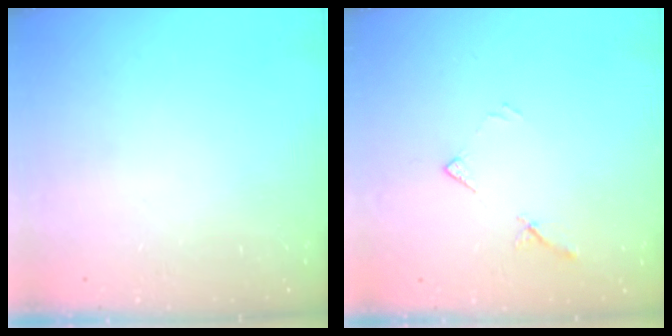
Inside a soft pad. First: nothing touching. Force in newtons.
{"total": 6.4, "press": 6.4, "slide": 0.7}